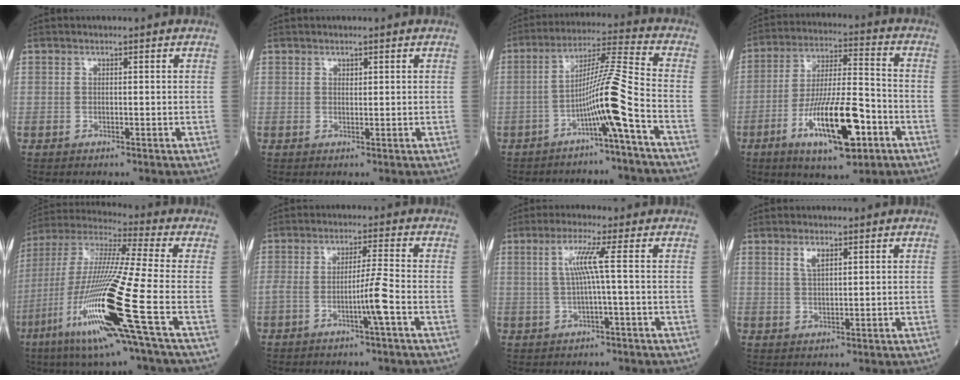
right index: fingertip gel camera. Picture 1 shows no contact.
{"total": 0.5, "force": [0.4, 0.3, 0.3], "torque": [-0.002, -0.003, 0.005]}
{"total": 9.0, "force": [-4.2, -1.9, 7.8], "torque": [-0.138, 0.012, -0.077]}
{"total": 15.1, "force": [-6.3, 3.2, 13.4], "torque": [-0.244, -0.008, -0.101]}
{"total": 21.2, "force": [-7.8, -0.5, 19.7], "torque": [-0.423, -0.039, -0.157]}
{"total": 5.7, "force": [-2.7, -1.1, 4.9], "torque": [-0.091, 0.007, -0.049]}
{"total": 4.4, "force": [0.5, -1.0, 4.2], "torque": [-0.089, 0.007, 0.013]}
{"total": 2.4, "force": [1.3, 0.8, 1.8], "torque": [-0.039, 0.002, 0.028]}